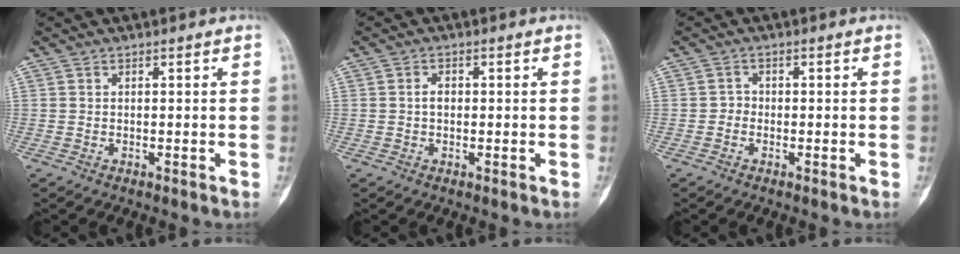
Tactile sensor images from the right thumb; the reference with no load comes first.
{"total": 1.6, "force": [0.0, 1.1, 1.1], "torque": [-0.017, 0.005, -0.003]}
{"total": 1.2, "force": [-0.5, 1.0, 0.4], "torque": [0.003, 0.006, -0.017]}